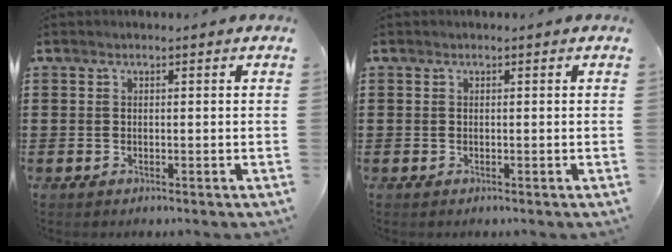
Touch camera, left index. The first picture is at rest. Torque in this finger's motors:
{"motor_torque": [-0.03, -0.03, 0.00, 0.00]}